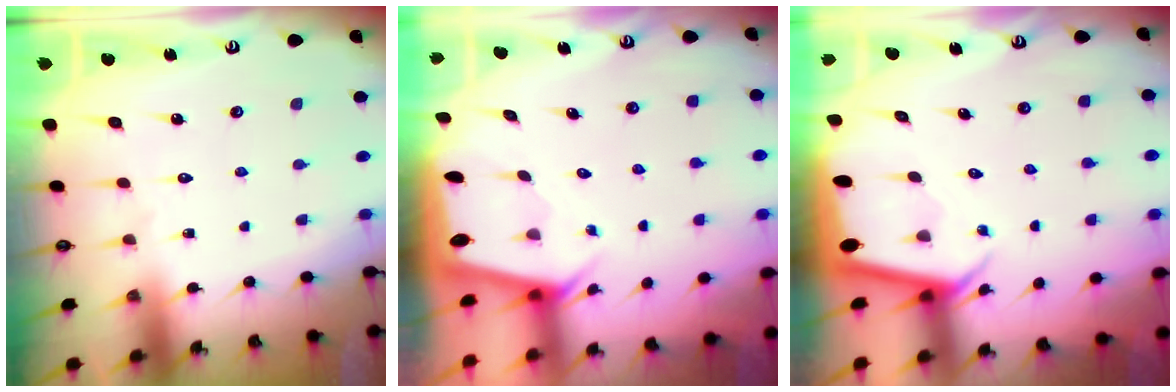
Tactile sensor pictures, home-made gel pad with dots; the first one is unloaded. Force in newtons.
{"total": 1.9, "press": 1.9, "slide": 0.1}
{"total": 2.3, "press": 2.3, "slide": 0.2}